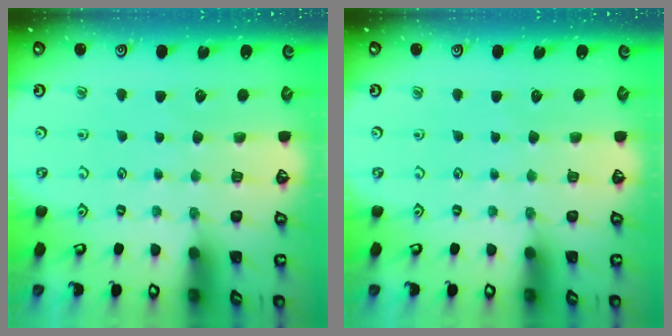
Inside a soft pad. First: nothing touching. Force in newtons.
{"total": 0.0}